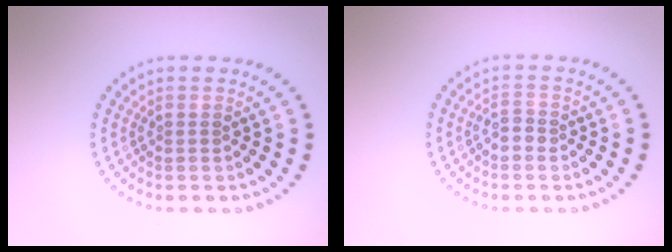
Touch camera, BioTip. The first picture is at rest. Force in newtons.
{"total": 1.2, "press": 1.2, "slide": 0.4}